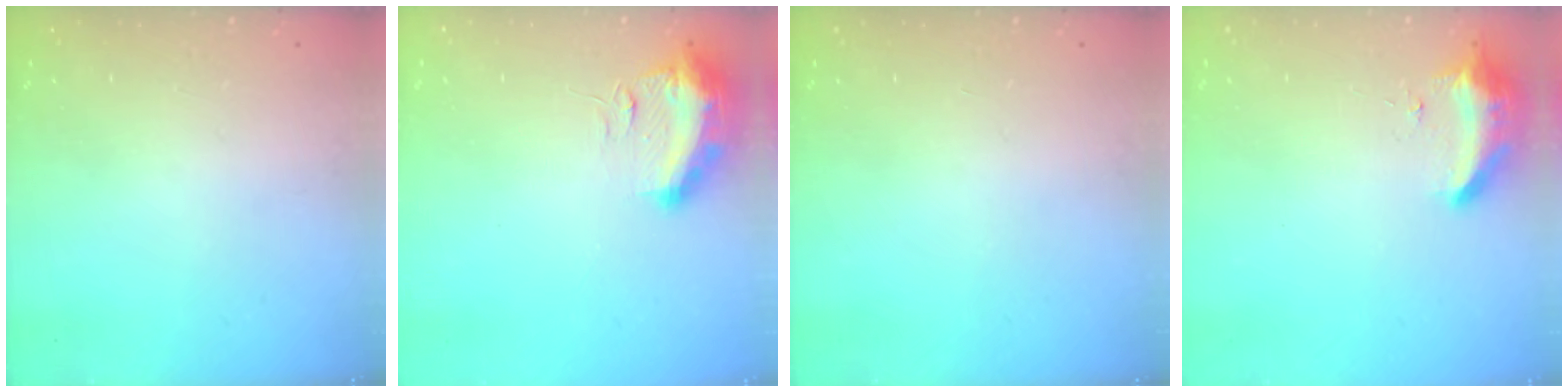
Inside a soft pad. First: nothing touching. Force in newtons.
{"total": 17.3, "press": 13.2, "slide": 11.2}
{"total": 0.0}
{"total": 8.9, "press": 8.8, "slide": 1.6}